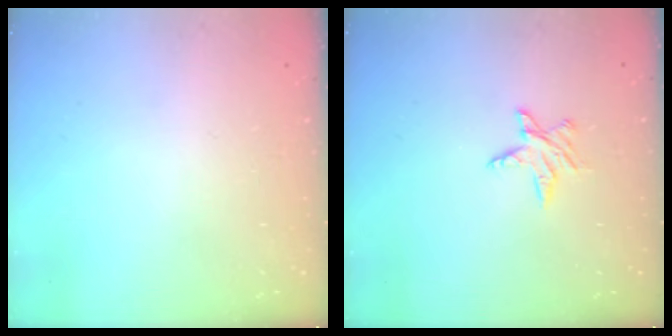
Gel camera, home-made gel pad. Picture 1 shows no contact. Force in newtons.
{"total": 5.2, "press": 5.2, "slide": 0.6}